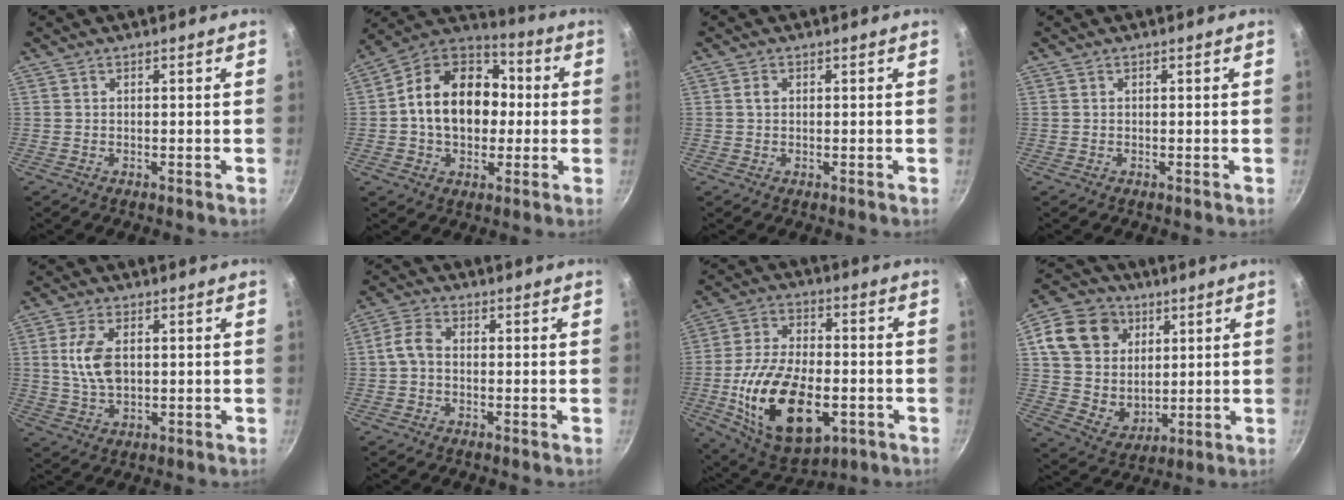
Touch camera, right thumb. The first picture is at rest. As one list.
[{"total": 18.6, "force": [0.4, 13.7, 12.5], "torque": [-0.175, 0.037, -0.010]}, {"total": 1.3, "force": [0.3, 1.0, 0.8], "torque": [-0.012, 0.004, 0.003]}, {"total": 0.0}, {"total": 7.8, "force": [1.1, 4.5, 6.3], "torque": [-0.119, -0.001, 0.022]}, {"total": 4.0, "force": [-0.4, 2.8, 2.8], "torque": [-0.061, 0.018, -0.016]}, {"total": 22.1, "force": [-5.6, 12.2, 17.5], "torque": [-0.305, 0.017, -0.085]}, {"total": 16.0, "force": [5.4, 13.1, 7.3], "torque": [-0.105, -0.010, 0.102]}]